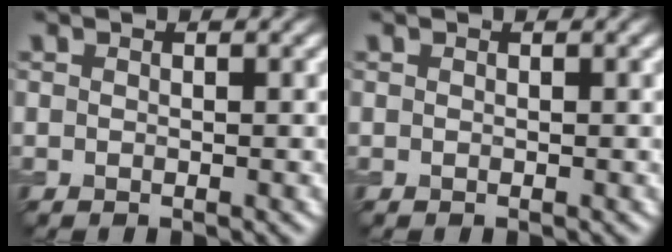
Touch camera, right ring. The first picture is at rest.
{"total": 0.0}